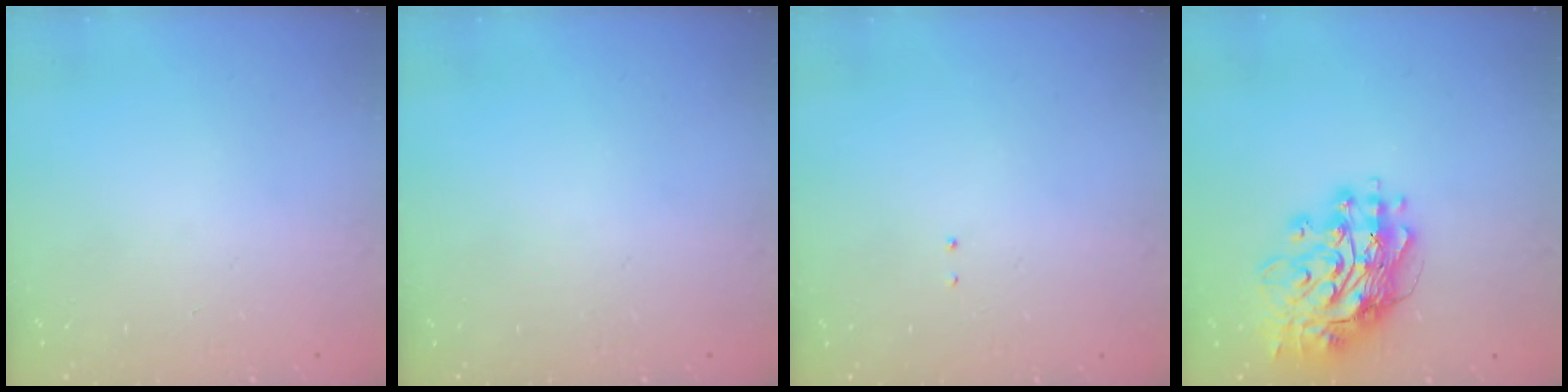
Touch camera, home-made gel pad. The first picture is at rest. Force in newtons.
{"total": 0.0}
{"total": 1.3, "press": 1.2, "slide": 0.6}
{"total": 17.5, "press": 17.4, "slide": 1.7}